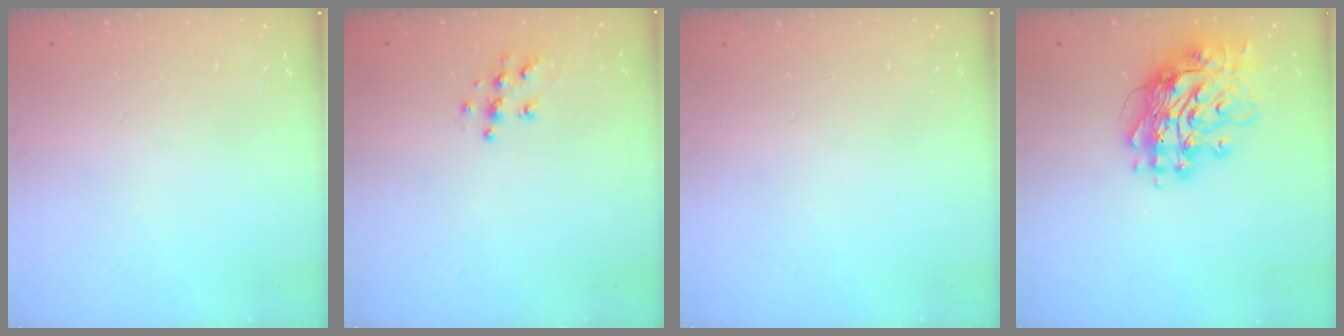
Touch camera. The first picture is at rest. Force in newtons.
{"total": 6.4, "press": 6.4, "slide": 0.2}
{"total": 0.0}
{"total": 17.5, "press": 17.4, "slide": 1.7}